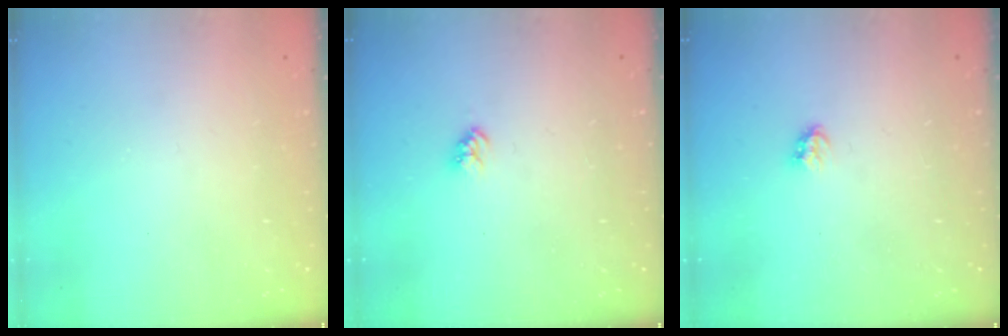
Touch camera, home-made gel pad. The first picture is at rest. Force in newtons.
{"total": 3.0, "press": 3.0, "slide": 0.3}
{"total": 2.8, "press": 2.8, "slide": 0.5}